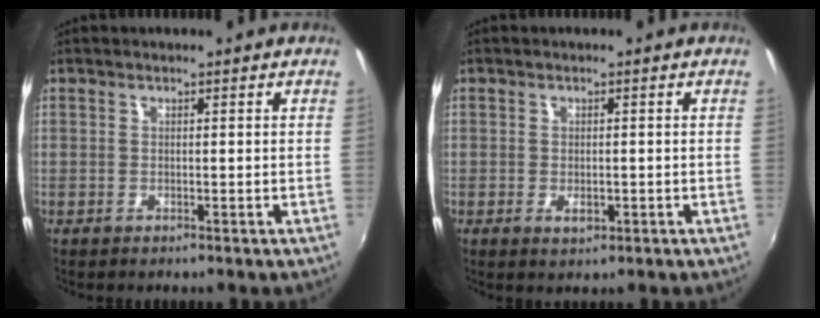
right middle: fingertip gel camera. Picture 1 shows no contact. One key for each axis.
{"total": 2.0, "fx": -0.6, "fy": 1.1, "fz": 1.5, "tx": -0.024, "ty": -0.003, "tz": -0.007}